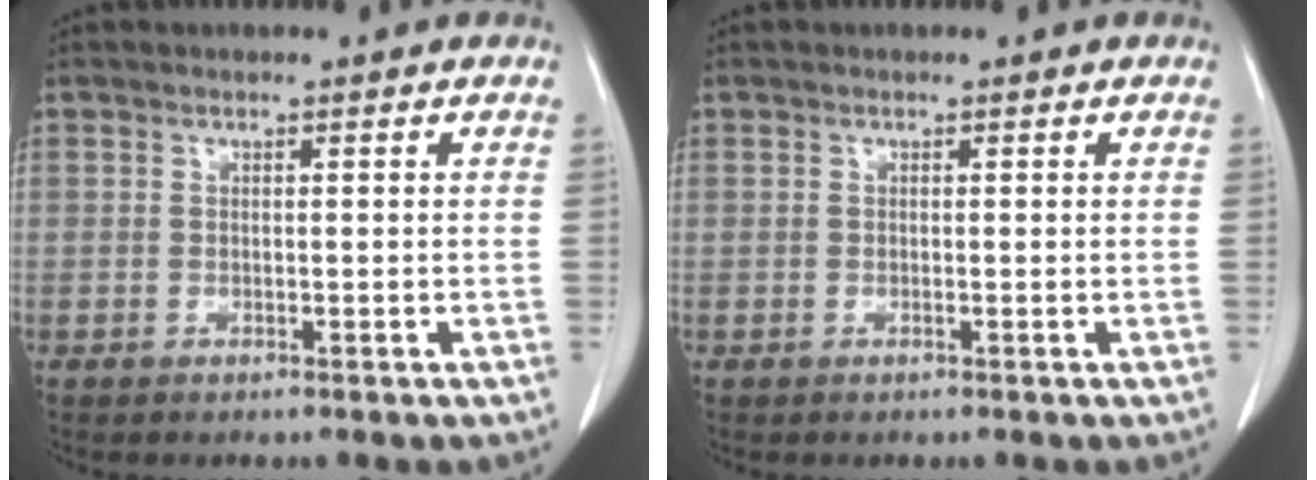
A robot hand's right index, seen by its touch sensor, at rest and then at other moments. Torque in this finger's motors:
{"motor_torque": [0.04, 0.14, 0.05, 0.00]}